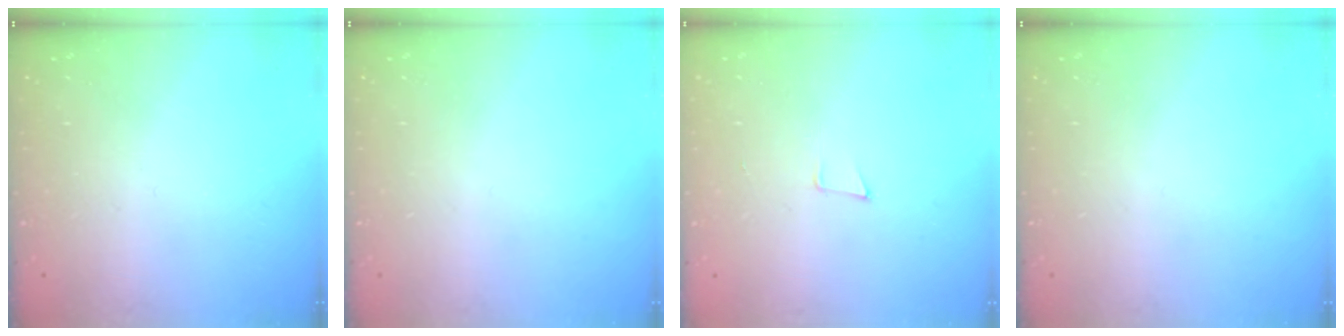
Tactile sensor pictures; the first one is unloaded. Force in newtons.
{"total": 0.0}
{"total": 4.6, "press": 3.6, "slide": 2.9}
{"total": 0.0}